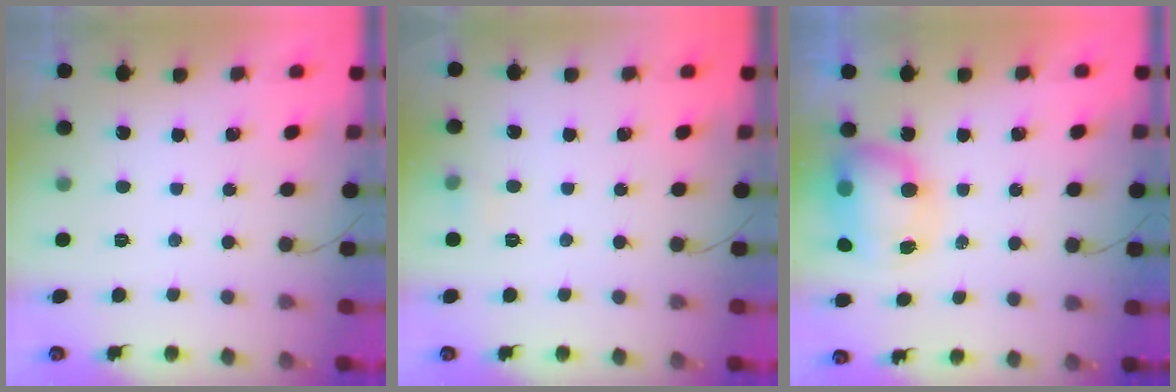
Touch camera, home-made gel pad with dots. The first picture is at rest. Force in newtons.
{"total": 4.0, "press": 3.8, "slide": 1.2}
{"total": 9.7, "press": 9.3, "slide": 2.7}